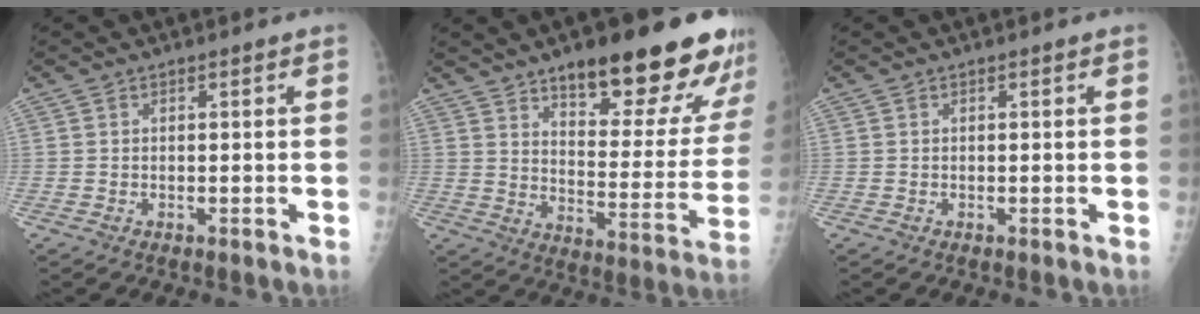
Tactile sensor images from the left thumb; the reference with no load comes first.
{"total": 24.6, "force": [16.9, 7.5, 16.2], "torque": [-0.168, -0.087, 0.237]}
{"total": 0.0}